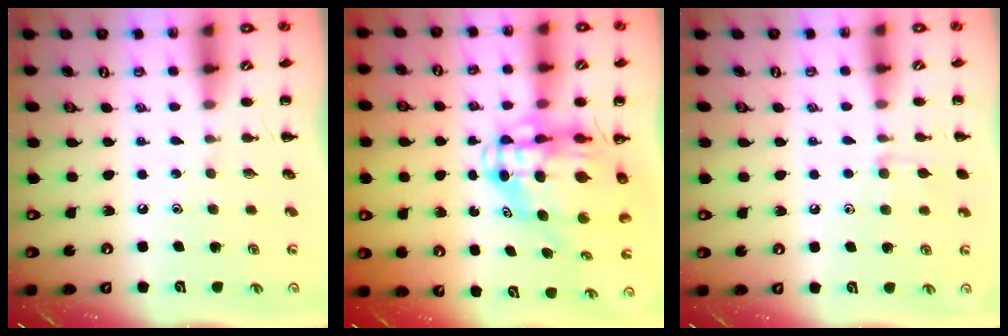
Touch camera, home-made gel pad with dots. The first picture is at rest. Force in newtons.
{"total": 11.3, "press": 10.9, "slide": 2.8}
{"total": 7.2, "press": 6.8, "slide": 2.5}